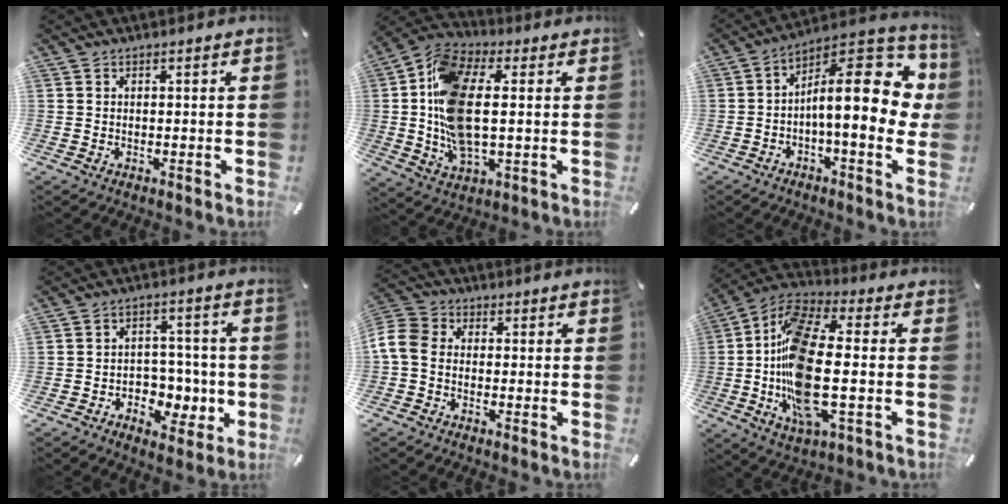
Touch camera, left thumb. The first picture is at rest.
{"total": 16.0, "force": [0.8, 8.5, 13.5], "torque": [-0.292, -0.004, 0.020]}
{"total": 21.1, "force": [1.4, 8.7, 19.2], "torque": [-0.266, -0.026, 0.028]}
{"total": 7.2, "force": [-1.9, 6.3, 3.0], "torque": [-0.024, 0.003, -0.030]}
{"total": 6.0, "force": [-1.4, 4.4, 3.9], "torque": [-0.095, 0.008, -0.026]}
{"total": 18.8, "force": [-2.0, 7.4, 17.2], "torque": [-0.367, -0.011, -0.036]}